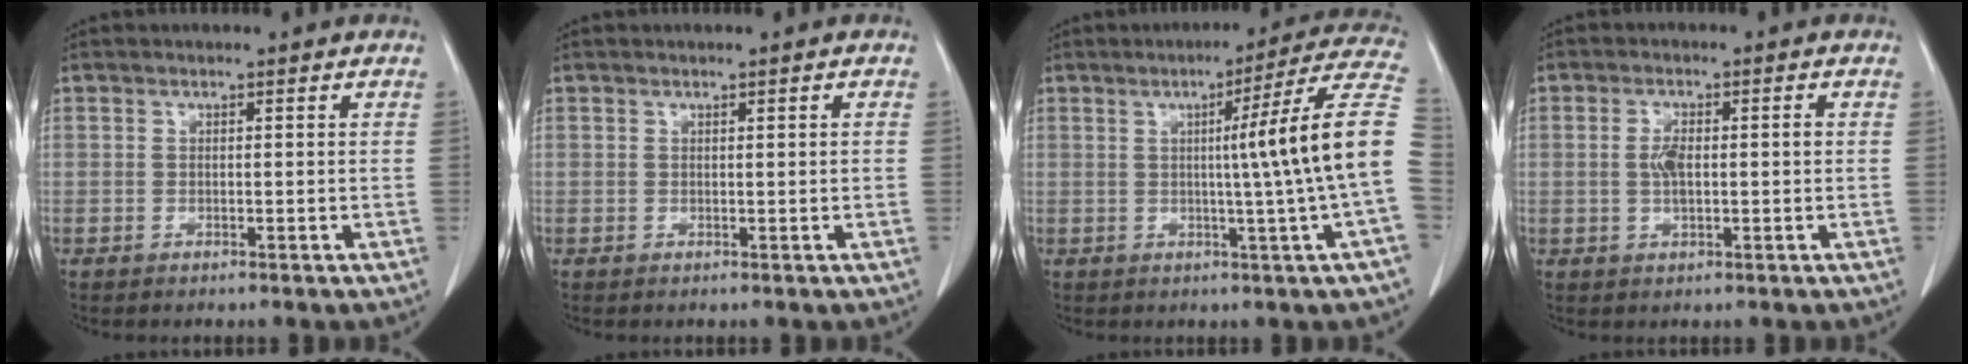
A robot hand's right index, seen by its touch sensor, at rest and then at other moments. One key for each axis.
{"total": 0.6, "fx": 0.1, "fy": 0.0, "fz": 0.5, "tx": -0.010, "ty": 0.000, "tz": 0.003}
{"total": 14.2, "fx": -0.1, "fy": -3.1, "fz": 13.9, "tx": -0.172, "ty": 0.004, "tz": -0.006}
{"total": 4.2, "fx": 0.0, "fy": 1.4, "fz": 4.0, "tx": -0.083, "ty": 0.006, "tz": 0.001}